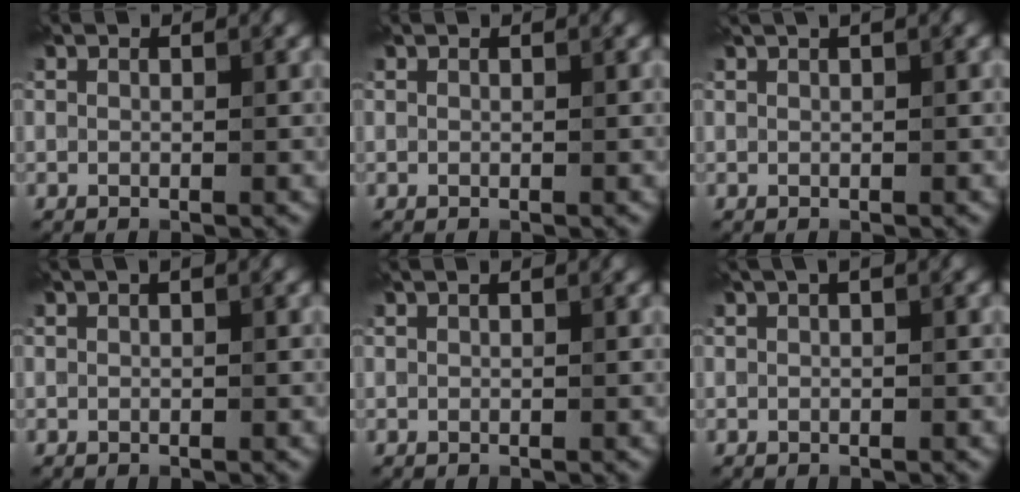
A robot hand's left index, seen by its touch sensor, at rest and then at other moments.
{"total": 0.0}
{"total": 1.9, "force": [1.2, 0.5, 1.4], "torque": [-0.018, 0.000, 0.013]}
{"total": 0.8, "force": [0.4, 0.1, 0.7], "torque": [-0.010, 0.006, 0.006]}
{"total": 0.7, "force": [0.5, 0.1, 0.5], "torque": [-0.011, 0.003, 0.004]}
{"total": 1.5, "force": [0.8, 0.3, 1.3], "torque": [-0.021, 0.002, 0.011]}